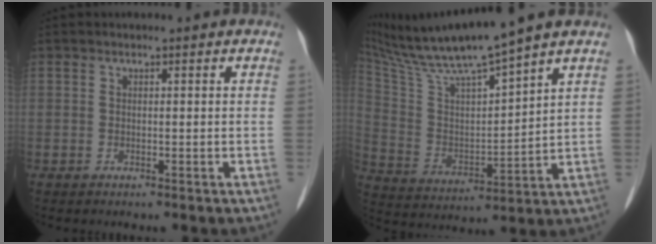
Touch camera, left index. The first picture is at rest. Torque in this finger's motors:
{"motor_torque": [0.13, -0.49, 0.49, 0.14]}